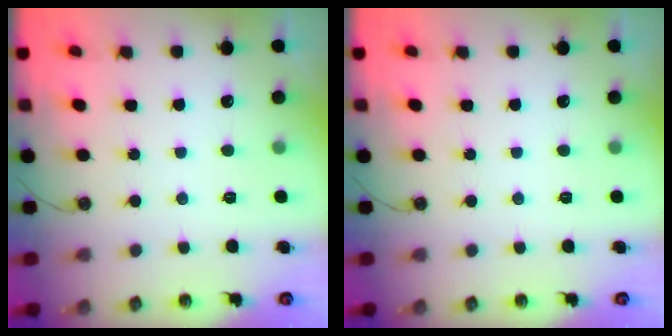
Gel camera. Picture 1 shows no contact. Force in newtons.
{"total": 0.0}